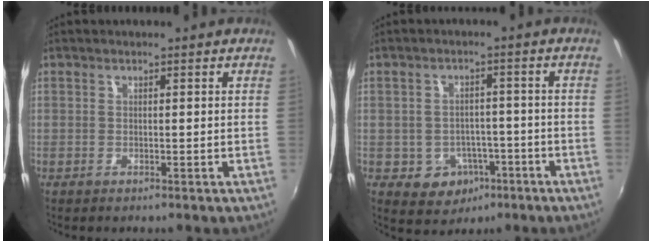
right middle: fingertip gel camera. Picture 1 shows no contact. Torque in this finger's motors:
{"motor_torque": [0.47, -0.38, 0.03, 0.02]}